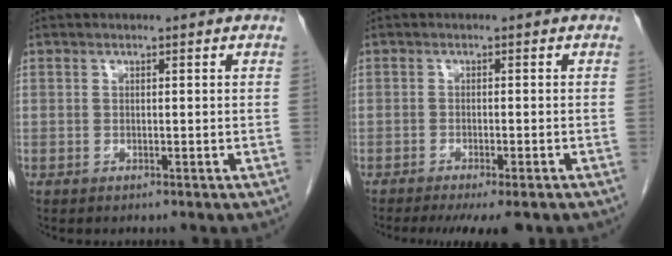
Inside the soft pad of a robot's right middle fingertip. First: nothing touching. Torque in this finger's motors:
{"motor_torque": [1.06, -0.74, 0.12, 0.02]}